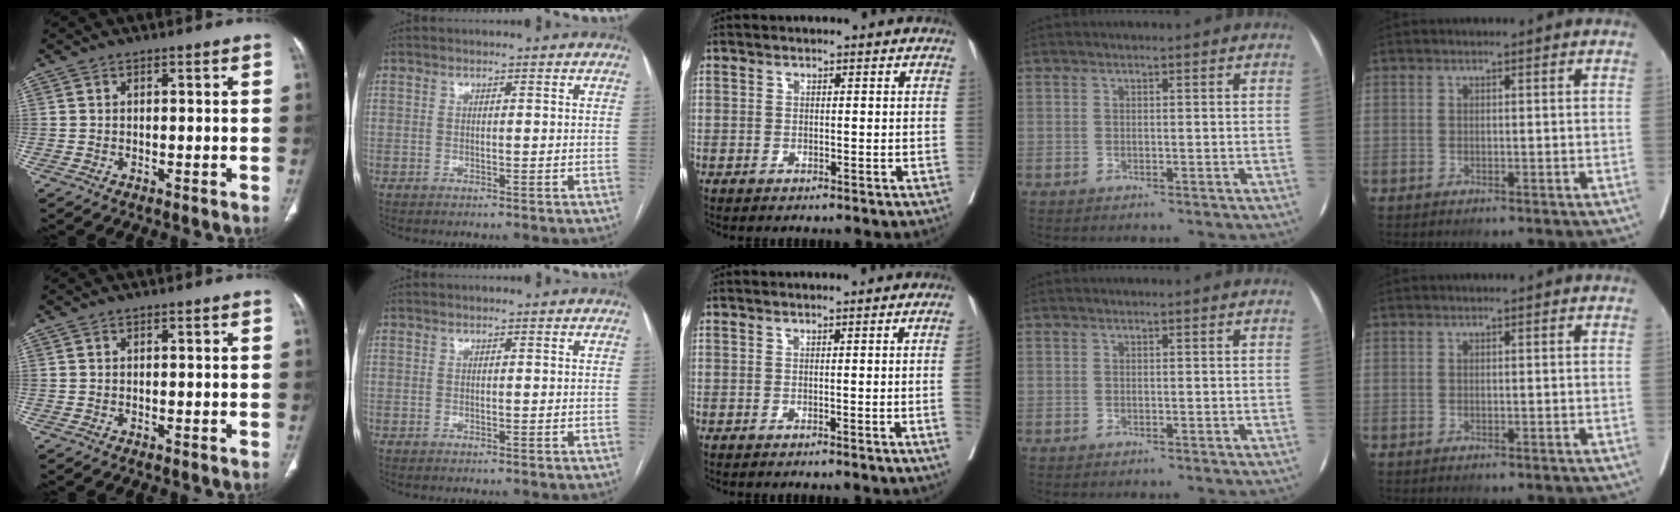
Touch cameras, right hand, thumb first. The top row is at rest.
{"middle": {"total": 2.8, "force": [-0.3, -1.2, 2.5], "torque": [-0.032, -0.004, 0.000]}}